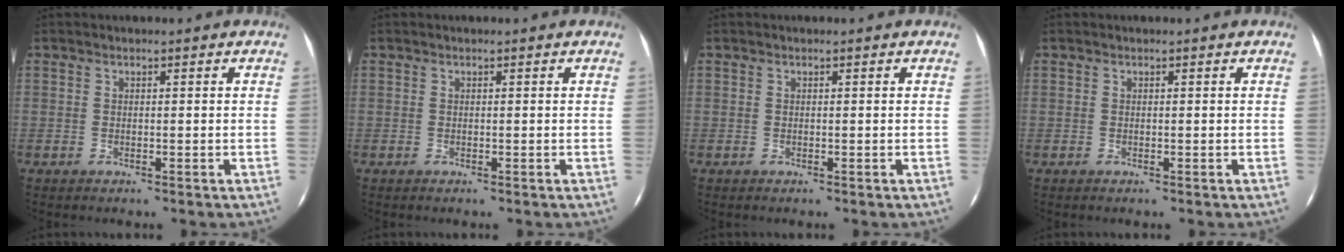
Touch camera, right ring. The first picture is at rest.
{"total": 0.0}
{"total": 0.0}
{"total": 0.0}